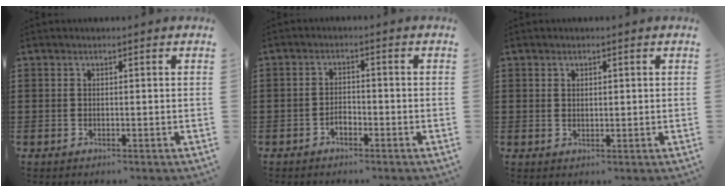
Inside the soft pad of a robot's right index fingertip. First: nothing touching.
{"total": 1.9, "force": [-1.3, 1.0, 1.1], "torque": [-0.023, 0.002, -0.026]}
{"total": 0.9, "force": [0.5, 0.6, 0.4], "torque": [-0.010, 0.004, 0.009]}